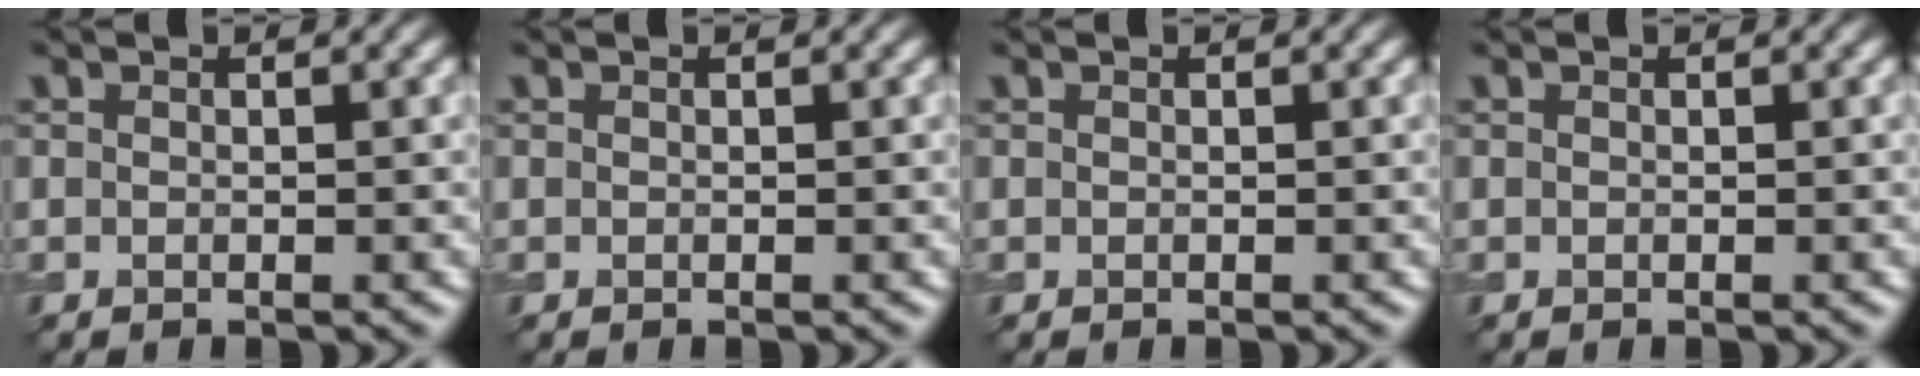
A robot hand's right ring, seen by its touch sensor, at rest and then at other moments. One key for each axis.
{"total": 0.0}
{"total": 0.0}
{"total": 0.0}